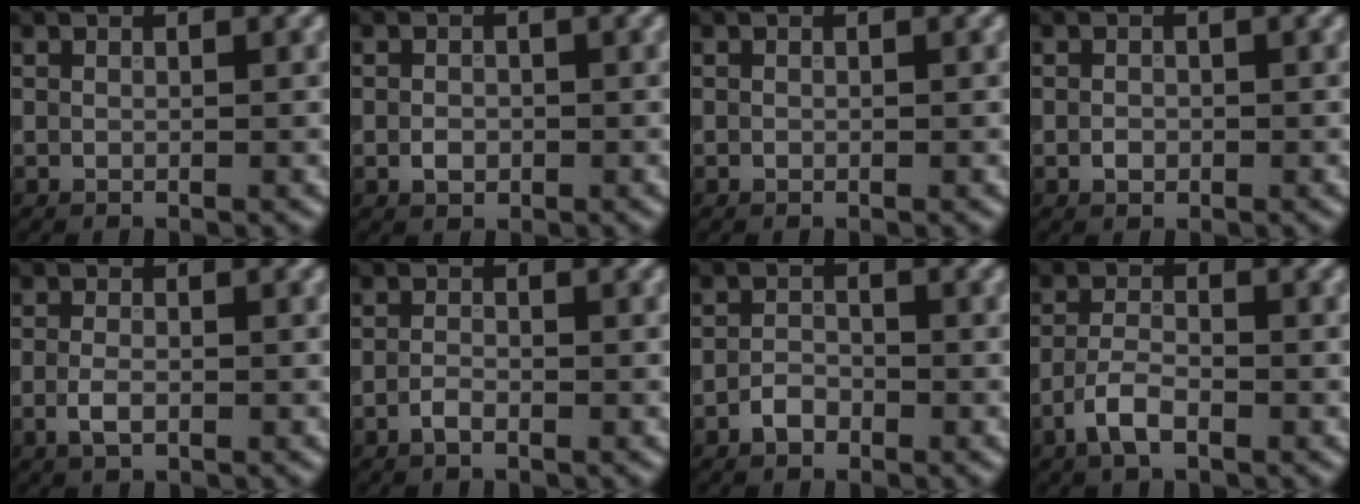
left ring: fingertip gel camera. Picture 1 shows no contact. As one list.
[{"total": 1.4, "force": [-0.4, 1.0, 0.8], "torque": [-0.013, -0.001, -0.010]}, {"total": 0.0}, {"total": 1.0, "force": [-0.3, 0.7, 0.5], "torque": [-0.007, -0.002, -0.008]}, {"total": 1.8, "force": [-0.6, 0.9, 1.4], "torque": [-0.030, -0.001, -0.016]}, {"total": 1.1, "force": [-0.7, 0.4, 0.7], "torque": [-0.017, 0.002, -0.016]}, {"total": 1.7, "force": [-1.1, 1.1, 0.8], "torque": [-0.012, 0.005, -0.024]}, {"total": 2.9, "force": [-1.6, 1.1, 2.0], "torque": [-0.044, 0.004, -0.041]}]